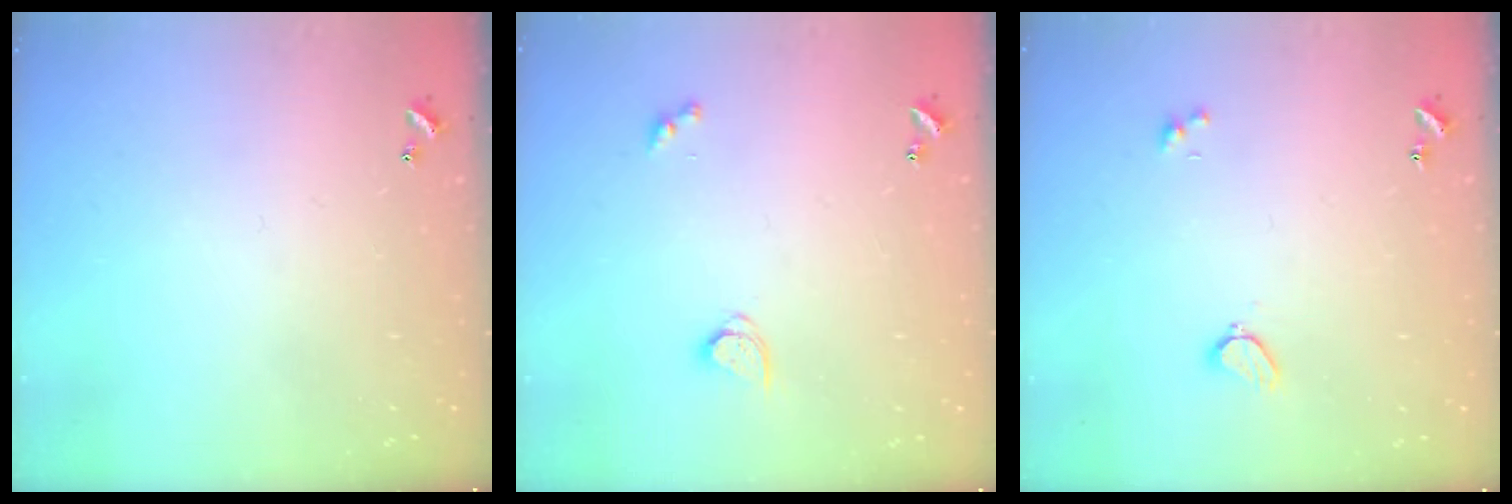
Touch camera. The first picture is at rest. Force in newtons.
{"total": 2.9, "press": 2.8, "slide": 0.3}
{"total": 1.7, "press": 1.6, "slide": 0.6}